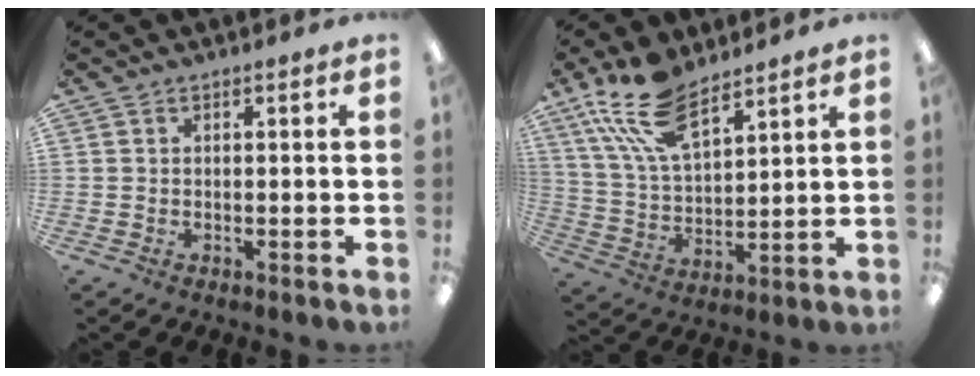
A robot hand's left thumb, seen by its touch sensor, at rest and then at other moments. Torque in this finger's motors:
{"motor_torque": [0.32, 0.25, 1.46, -1.31, 0.09]}